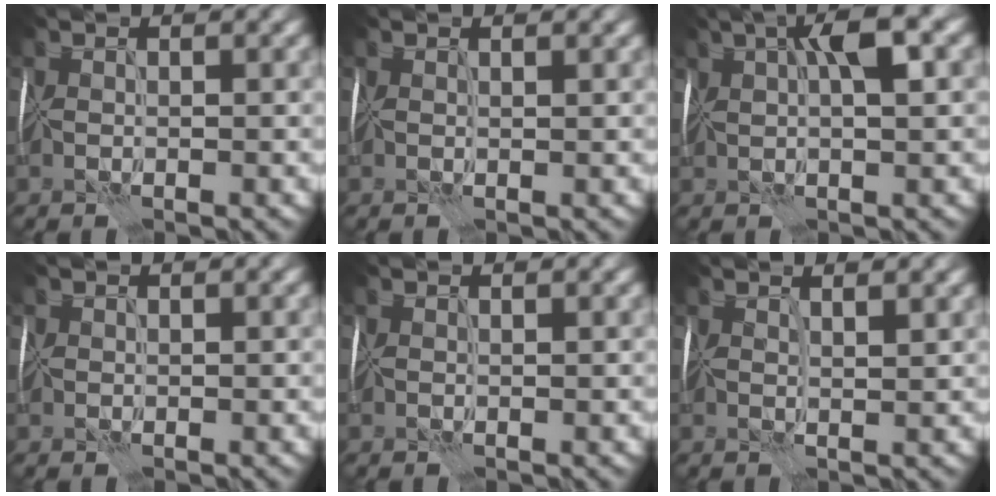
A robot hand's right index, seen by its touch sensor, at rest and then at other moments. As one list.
[{"total": 0.8, "force": [0.6, -0.1, 0.5], "torque": [-0.006, 0.004, 0.008]}, {"total": 5.2, "force": [1.9, 1.3, 4.7], "torque": [-0.081, 0.017, 0.029]}, {"total": 0.6, "force": [0.3, 0.5, -0.1], "torque": [0.007, 0.006, 0.002]}, {"total": 0.5, "force": [0.4, 0.0, 0.4], "torque": [-0.004, 0.003, 0.005]}, {"total": 2.1, "force": [1.4, 0.3, 1.6], "torque": [-0.018, 0.005, 0.019]}]